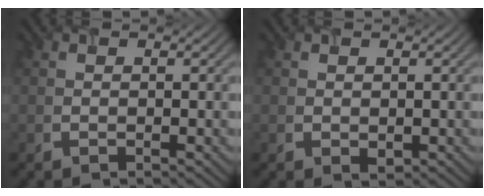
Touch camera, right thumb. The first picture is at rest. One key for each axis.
{"total": 0.8, "fx": 0.1, "fy": 0.5, "fz": 0.6, "tx": -0.009, "ty": -0.005, "tz": 0.006}